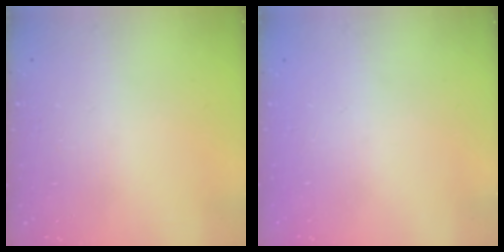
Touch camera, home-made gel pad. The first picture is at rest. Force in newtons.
{"total": 0.0}